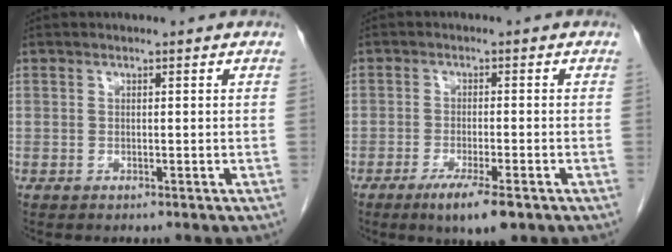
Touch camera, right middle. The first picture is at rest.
{"total": 6.1, "force": [-3.7, 0.9, 4.8], "torque": [-0.083, -0.013, -0.058]}